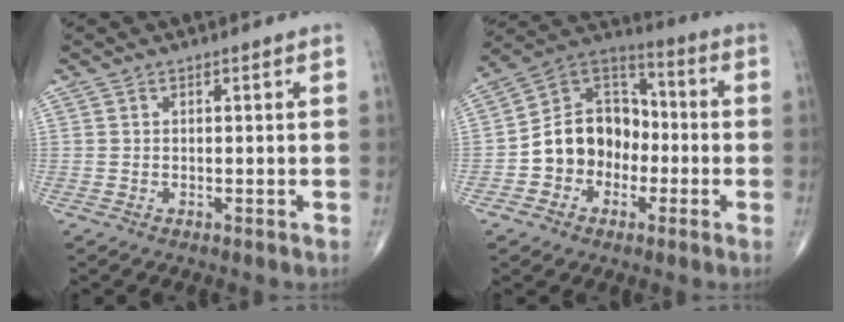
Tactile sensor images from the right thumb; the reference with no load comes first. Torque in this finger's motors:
{"motor_torque": [0.62, 1.20, 0.25, -0.09, 0.07]}